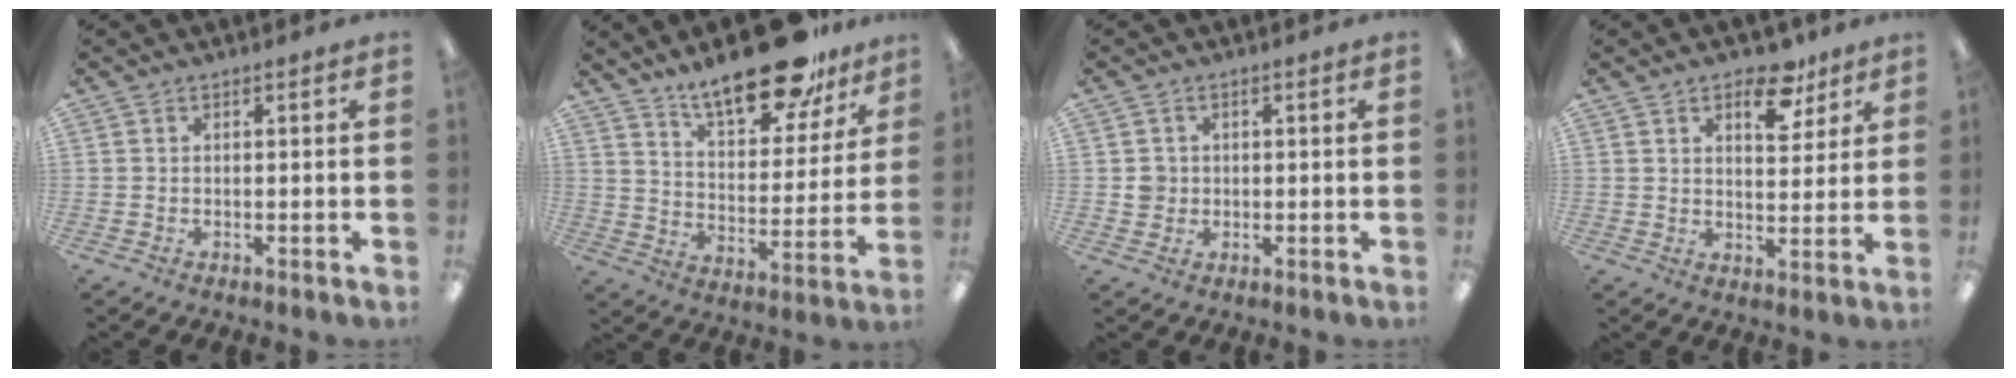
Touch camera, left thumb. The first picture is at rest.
{"total": 18.9, "force": [15.0, 6.6, 9.4], "torque": [-0.139, -0.096, 0.256]}
{"total": 2.7, "force": [0.1, 2.6, 0.5], "torque": [-0.005, 0.001, -0.002]}
{"total": 9.8, "force": [6.1, 5.2, 5.7], "torque": [-0.056, -0.031, 0.098]}